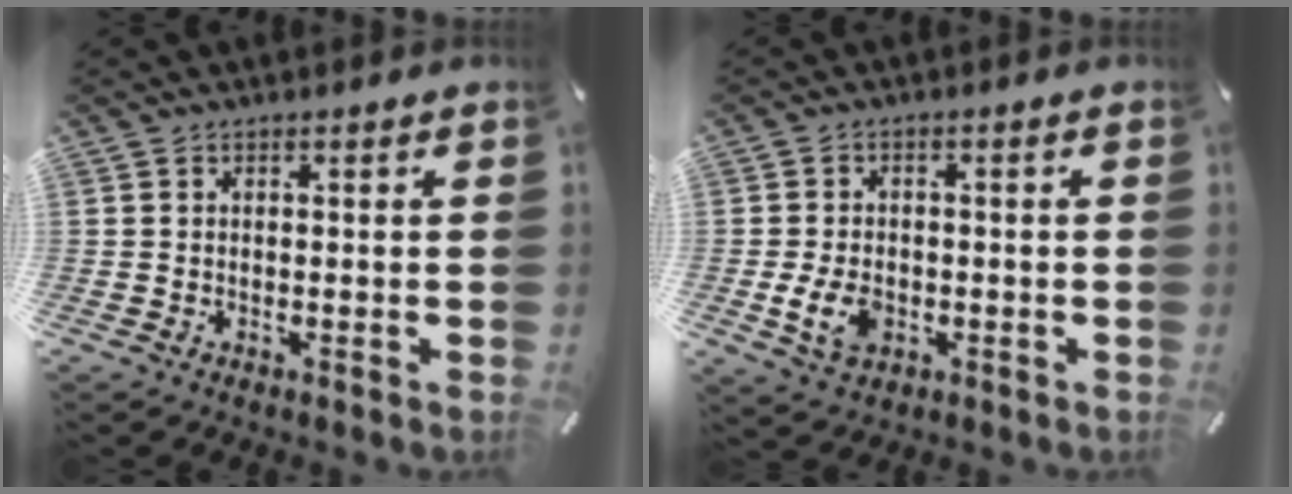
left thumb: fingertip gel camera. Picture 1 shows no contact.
{"total": 6.7, "force": [-1.7, 4.7, 4.4], "torque": [-0.089, 0.001, -0.033]}